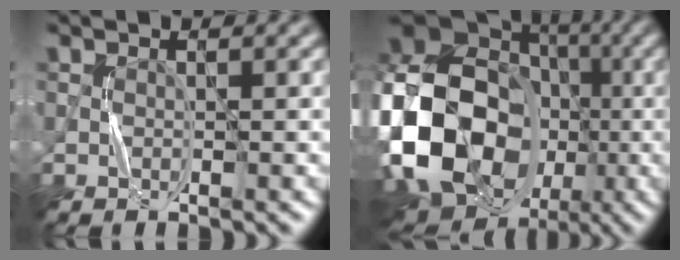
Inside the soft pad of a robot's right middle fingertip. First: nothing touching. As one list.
[{"total": 23.5, "force": [-6.1, 19.3, 12.1], "torque": [-0.258, -0.020, -0.152]}]